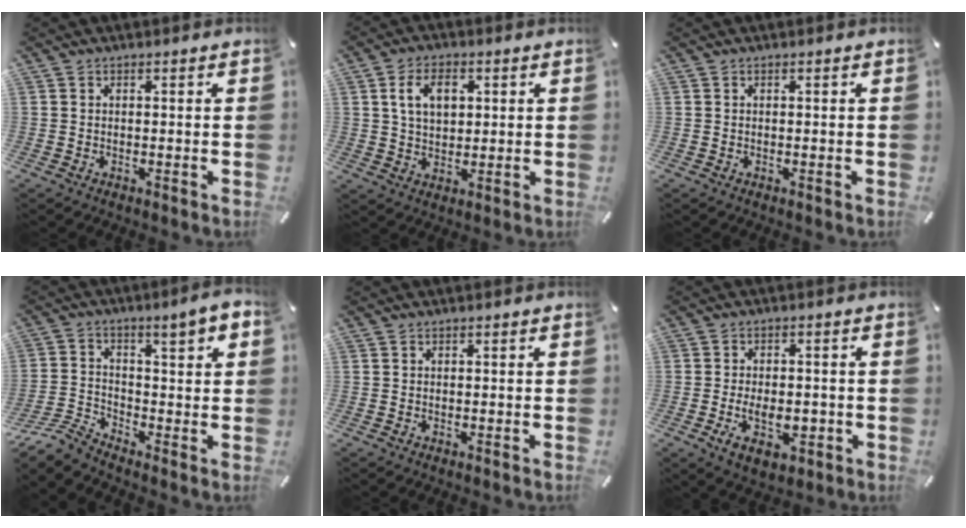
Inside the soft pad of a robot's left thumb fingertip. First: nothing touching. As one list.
[{"total": 7.2, "force": [1.9, 5.0, 4.8], "torque": [-0.087, 0.001, 0.029]}, {"total": 0.0}, {"total": 8.0, "force": [-3.8, 3.2, 6.3], "torque": [-0.132, 0.010, -0.078]}, {"total": 0.0}, {"total": 8.3, "force": [-2.3, 5.2, 6.1], "torque": [-0.088, 0.003, -0.038]}]